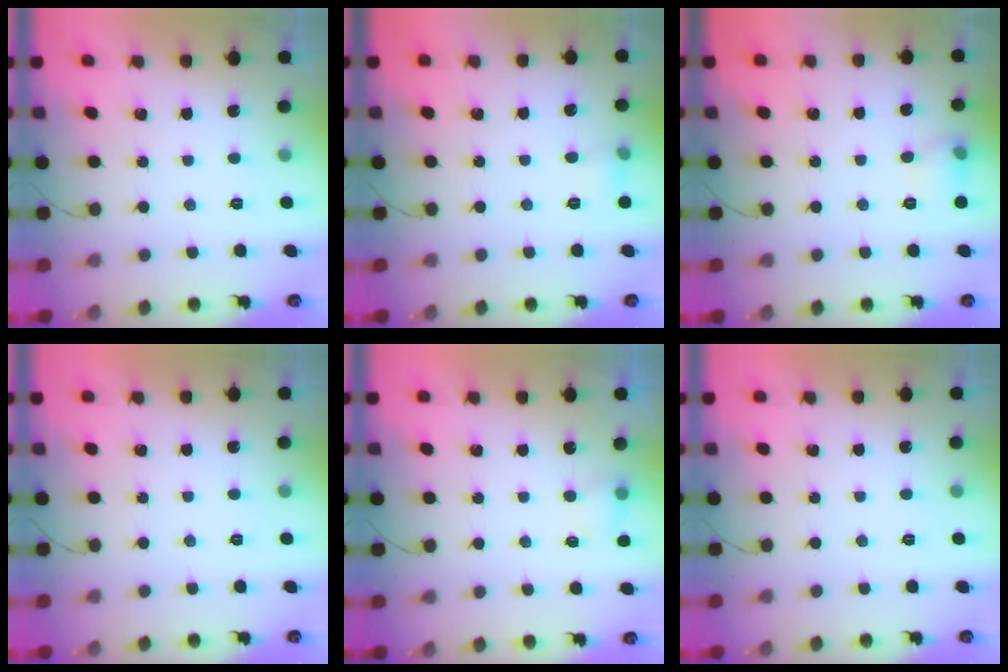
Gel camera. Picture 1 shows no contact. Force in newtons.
{"total": 5.6, "press": 5.4, "slide": 1.7}
{"total": 5.9, "press": 5.7, "slide": 1.4}
{"total": 0.0}
{"total": 3.5, "press": 3.3, "slide": 1.0}
{"total": 0.0}